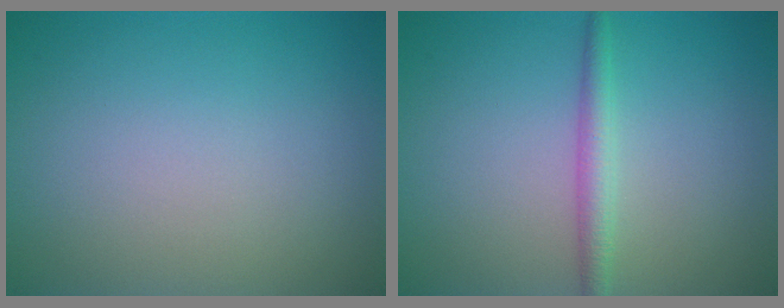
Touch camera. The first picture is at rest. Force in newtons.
{"total": 2.1, "press": 2.1, "slide": 0.0}